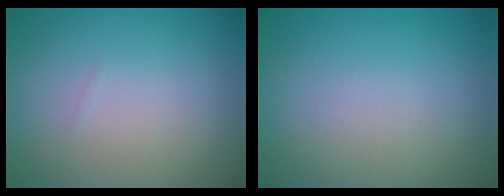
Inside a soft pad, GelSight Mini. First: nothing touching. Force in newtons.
{"total": 0.0}